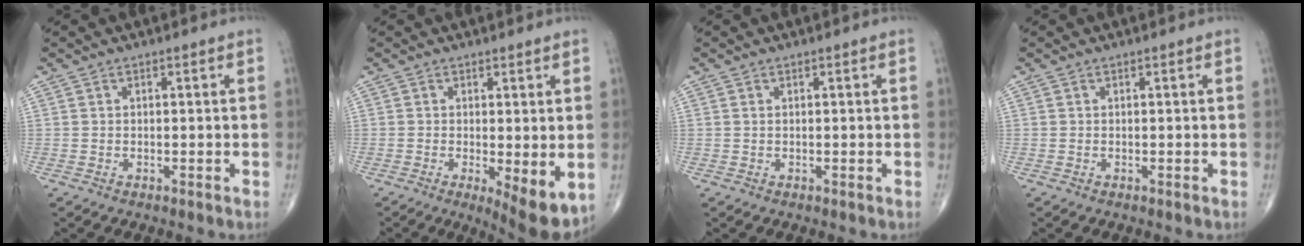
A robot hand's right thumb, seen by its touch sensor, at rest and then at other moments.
{"total": 7.5, "force": [-1.3, 2.2, 7.1], "torque": [-0.101, -0.023, -0.016]}
{"total": 0.0}
{"total": 0.0}